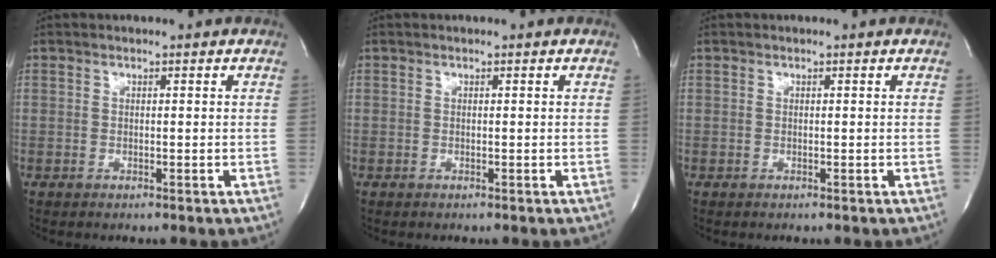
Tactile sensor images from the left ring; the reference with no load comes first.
{"total": 0.0}
{"total": 0.0}